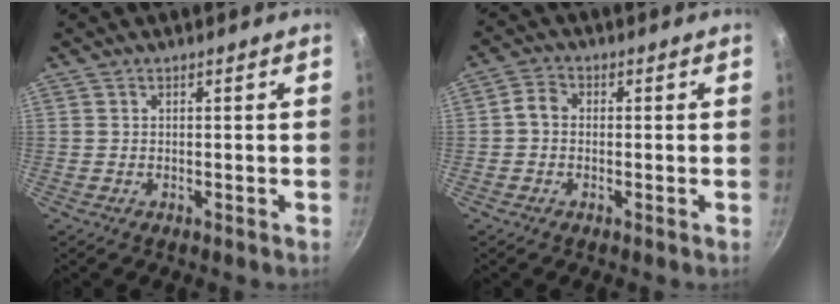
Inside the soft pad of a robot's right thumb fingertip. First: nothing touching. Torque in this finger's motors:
{"motor_torque": [-0.13, 0.08, 0.61, -0.53, 0.00]}